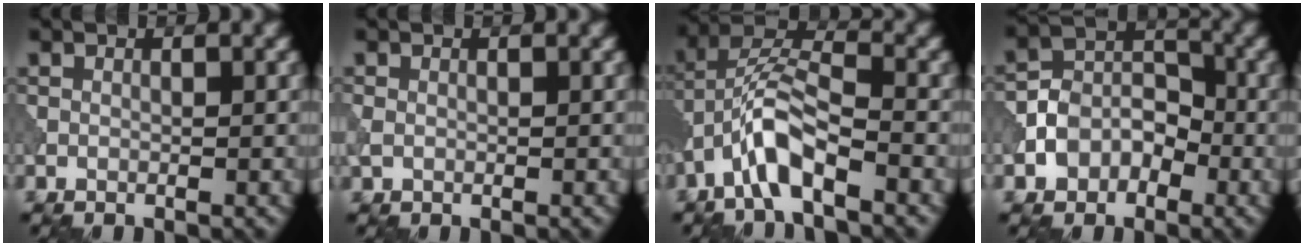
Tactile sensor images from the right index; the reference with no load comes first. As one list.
[{"total": 1.0, "force": [-0.1, 0.9, 0.5], "torque": [-0.014, -0.003, -0.004]}, {"total": 5.6, "force": [-3.1, 1.7, 4.4], "torque": [-0.089, 0.015, -0.064]}, {"total": 4.3, "force": [-1.9, 3.4, 1.9], "torque": [-0.021, 0.008, -0.044]}]